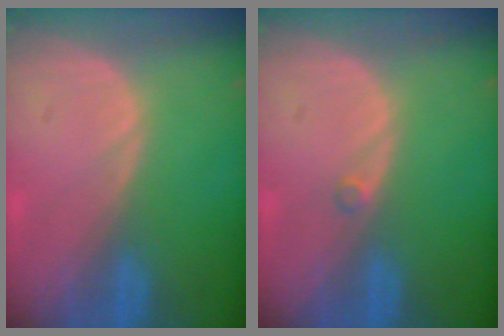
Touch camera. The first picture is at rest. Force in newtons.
{"total": 0.6, "press": 0.6, "slide": 0.1}